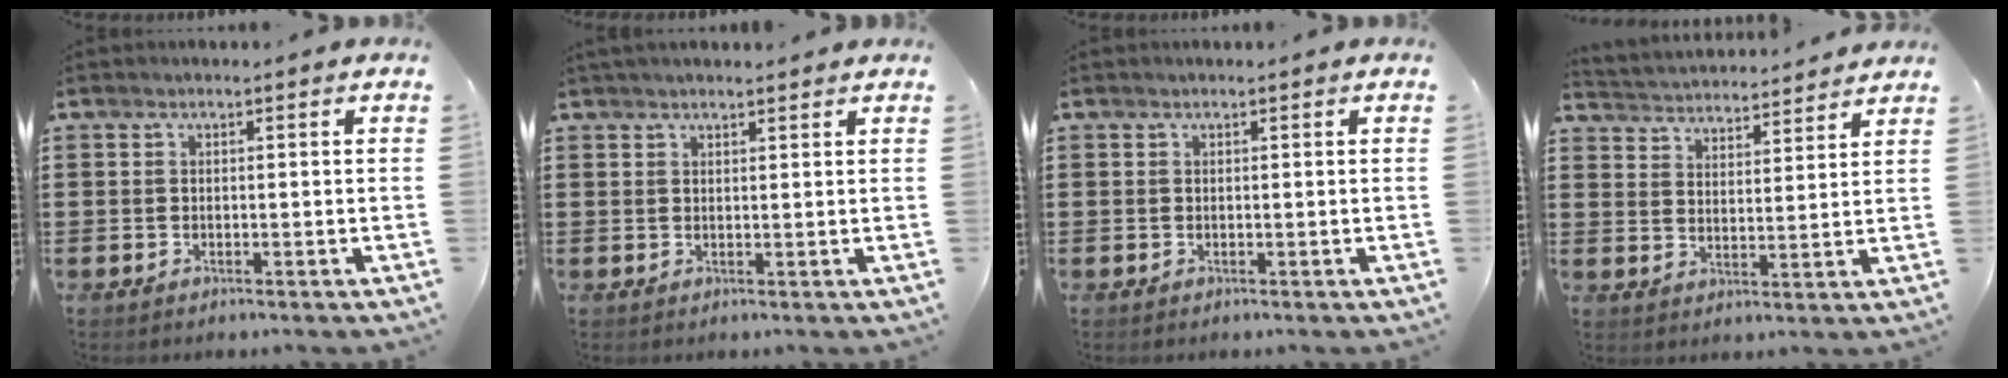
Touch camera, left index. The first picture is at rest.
{"total": 1.6, "force": [1.5, 0.3, 0.5], "torque": [-0.012, 0.002, 0.028]}
{"total": 0.0}
{"total": 3.6, "force": [3.6, 0.1, -0.5], "torque": [-0.011, -0.026, 0.060]}